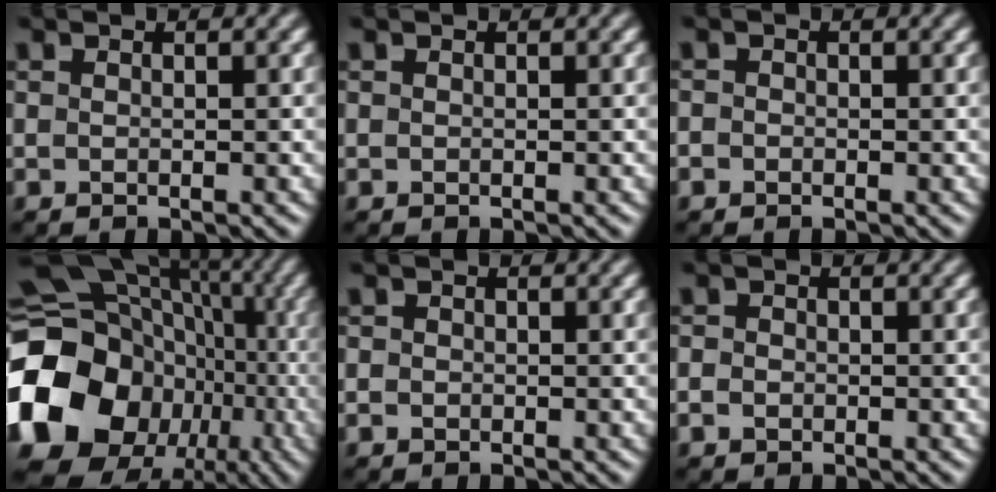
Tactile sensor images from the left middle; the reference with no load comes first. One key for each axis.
{"total": 0.0}
{"total": 0.6, "fx": -0.3, "fy": 0.5, "fz": 0.2, "tx": 0.001, "ty": -0.005, "tz": -0.006}
{"total": 17.8, "fx": -4.6, "fy": 14.7, "fz": 8.9, "tx": -0.192, "ty": 0.005, "tz": -0.097}
{"total": 0.8, "fx": -0.2, "fy": 0.7, "fz": 0.2, "tx": 0.000, "ty": -0.005, "tz": -0.005}
{"total": 1.4, "fx": -0.3, "fy": 1.3, "fz": 0.6, "tx": -0.005, "ty": -0.002, "tz": -0.008}